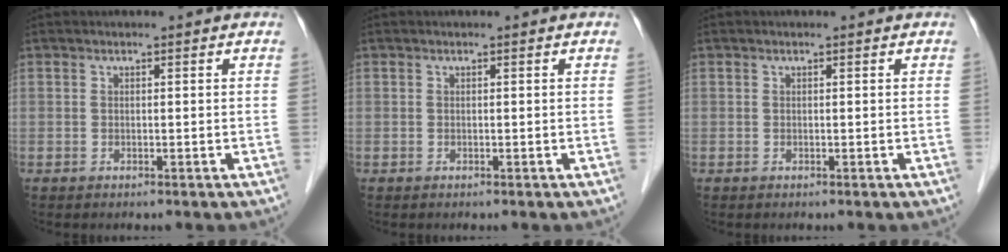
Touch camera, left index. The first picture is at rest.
{"total": 0.0}
{"total": 0.0}